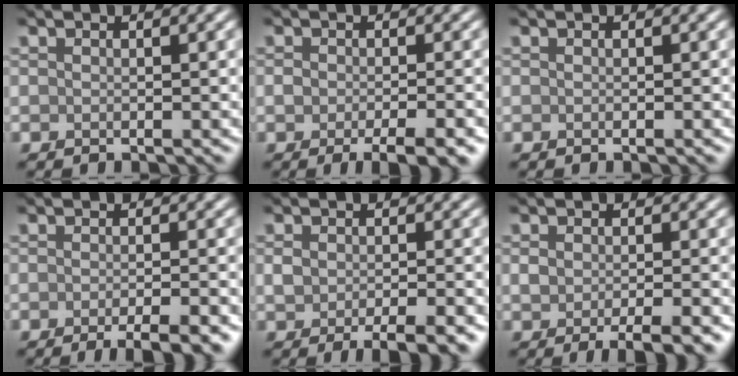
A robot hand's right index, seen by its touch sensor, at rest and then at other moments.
{"total": 4.1, "force": [-2.1, 1.3, 3.3], "torque": [-0.050, -0.004, -0.030]}
{"total": 0.0}
{"total": 4.3, "force": [-2.4, 0.9, 3.5], "torque": [-0.038, -0.001, -0.032]}
{"total": 4.3, "force": [-2.1, 1.5, 3.5], "torque": [-0.058, -0.006, -0.031]}
{"total": 4.0, "force": [-1.8, 1.2, 3.3], "torque": [-0.054, -0.007, -0.027]}